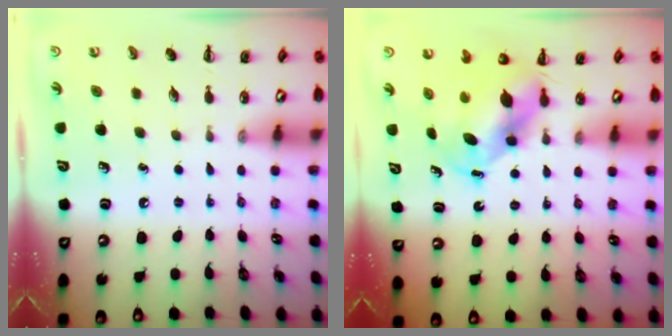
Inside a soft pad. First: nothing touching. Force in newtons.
{"total": 5.4, "press": 5.2, "slide": 1.1}